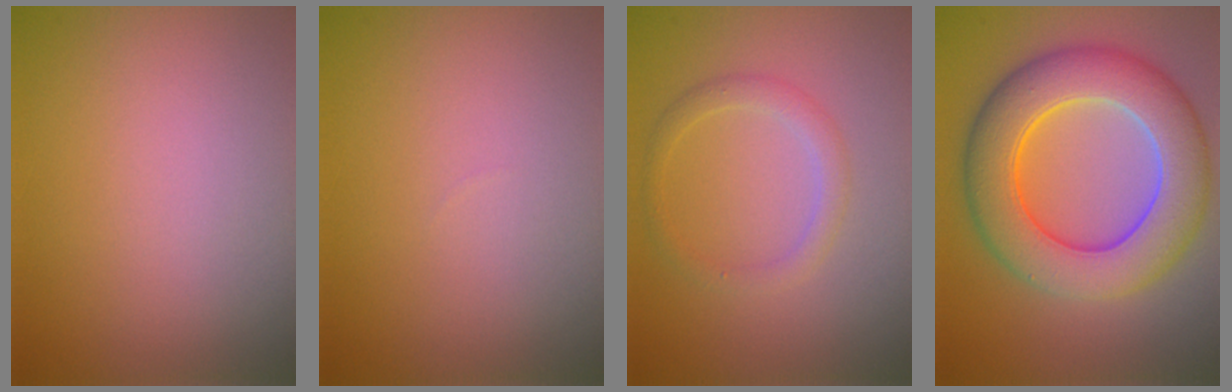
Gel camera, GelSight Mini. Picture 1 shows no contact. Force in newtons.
{"total": 0.0}
{"total": 1.9, "press": 1.8, "slide": 0.1}
{"total": 9.4, "press": 9.4, "slide": 0.2}